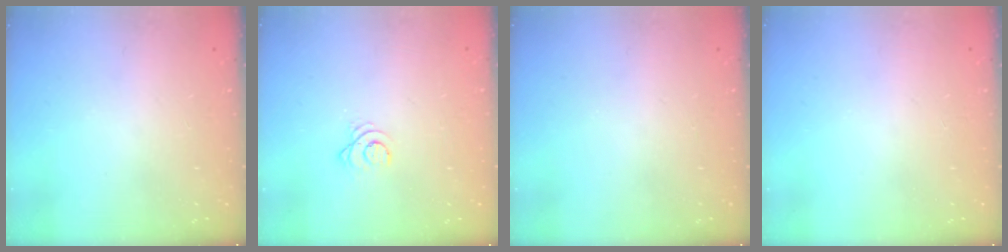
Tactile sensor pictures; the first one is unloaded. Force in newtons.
{"total": 2.7, "press": 2.7, "slide": 0.3}
{"total": 0.0}
{"total": 0.0}